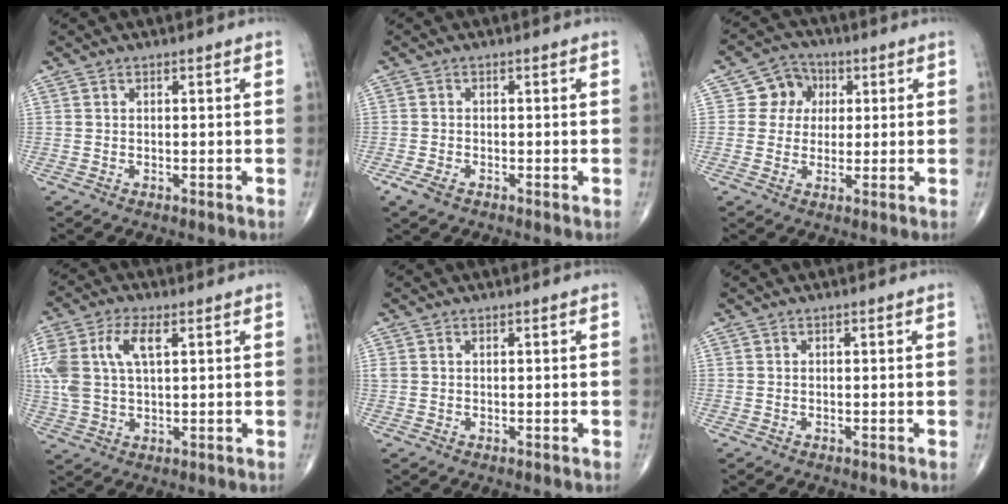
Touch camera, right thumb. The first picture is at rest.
{"total": 2.6, "force": [-1.4, 1.3, 1.8], "torque": [-0.041, -0.002, -0.029]}
{"total": 6.4, "force": [1.3, 5.9, 2.1], "torque": [0.005, 0.007, 0.015]}
{"total": 11.9, "force": [3.4, 6.1, 9.6], "torque": [-0.231, 0.014, 0.070]}
{"total": 0.9, "force": [0.4, 0.6, 0.6], "torque": [-0.016, 0.013, 0.013]}
{"total": 0.0}